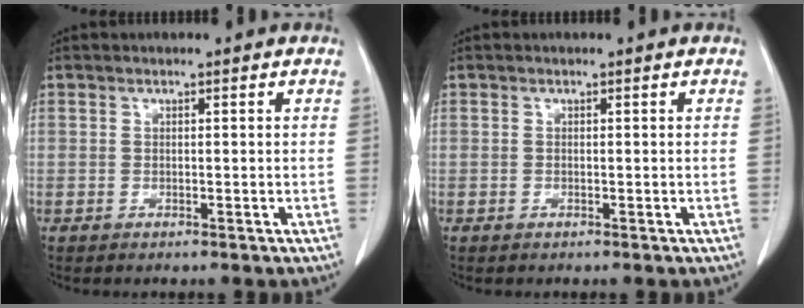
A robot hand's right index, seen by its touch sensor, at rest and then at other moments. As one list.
[{"total": 0.0}]